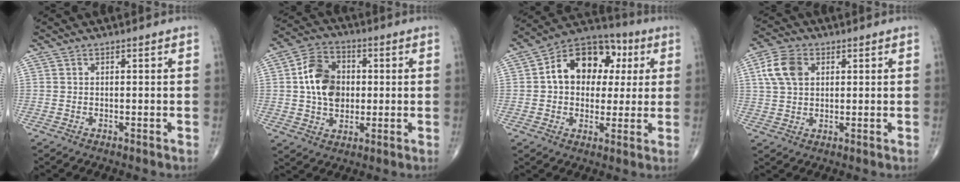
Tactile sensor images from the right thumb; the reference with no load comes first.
{"total": 11.8, "force": [0.9, 8.7, 7.9], "torque": [-0.119, 0.013, 0.011]}
{"total": 15.6, "force": [3.0, 11.3, 10.4], "torque": [-0.114, 0.021, 0.038]}
{"total": 7.7, "force": [2.3, 5.3, 5.1], "torque": [-0.097, 0.006, 0.041]}